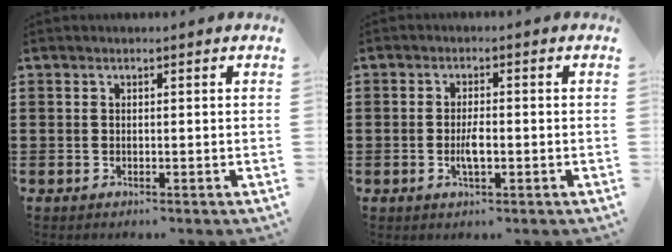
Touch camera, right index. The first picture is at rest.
{"total": 3.1, "force": [-0.8, 1.0, 2.9], "torque": [-0.057, 0.000, -0.017]}